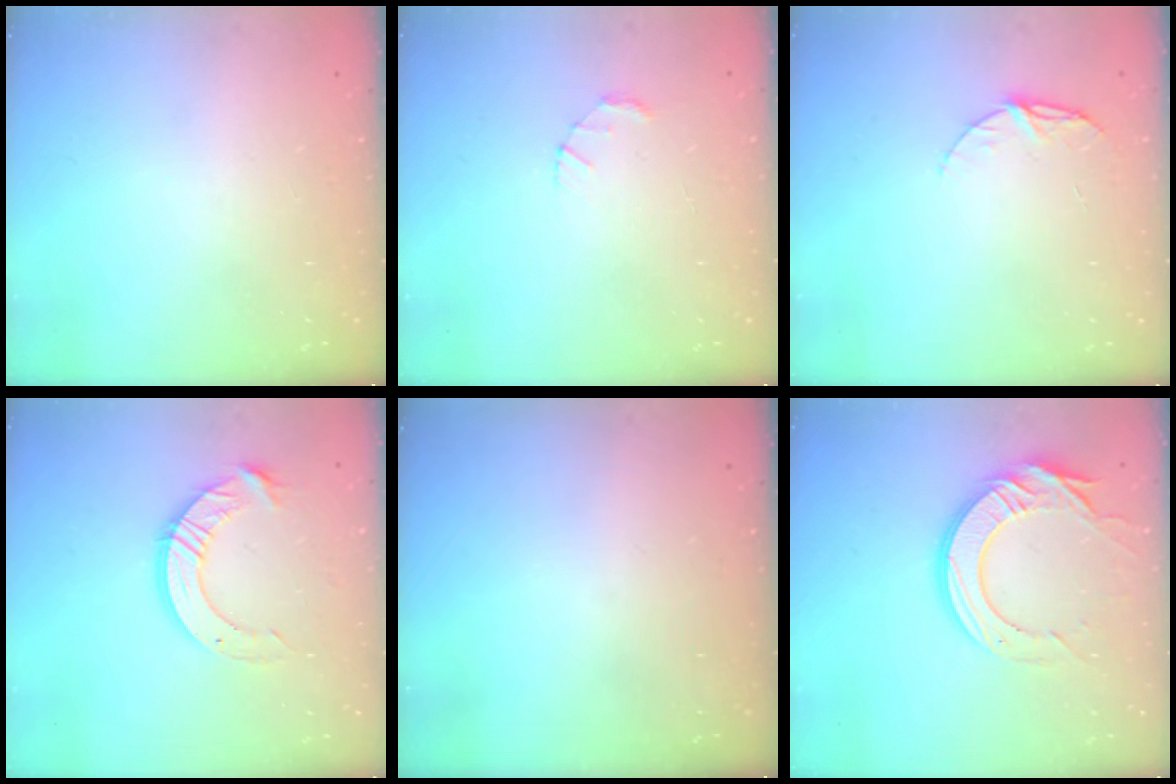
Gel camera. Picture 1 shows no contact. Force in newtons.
{"total": 1.5, "press": 1.5, "slide": 0.3}
{"total": 7.6, "press": 7.6, "slide": 0.6}
{"total": 10.1, "press": 10.1, "slide": 0.9}
{"total": 0.0}
{"total": 16.4, "press": 16.4, "slide": 1.2}